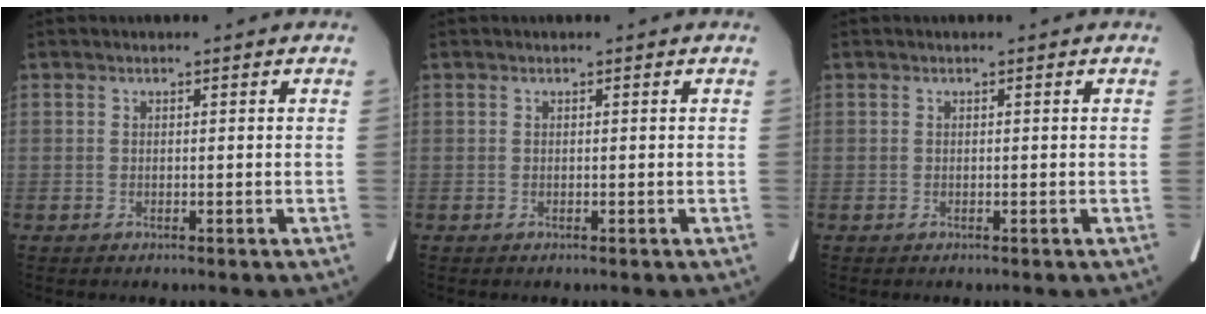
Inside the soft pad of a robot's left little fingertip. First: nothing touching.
{"total": 0.0}
{"total": 0.0}